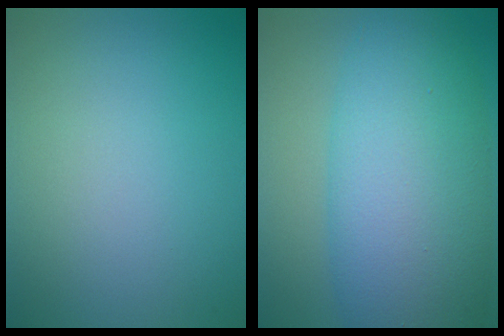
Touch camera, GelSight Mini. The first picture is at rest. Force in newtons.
{"total": 10.9, "press": 10.9, "slide": 0.3}